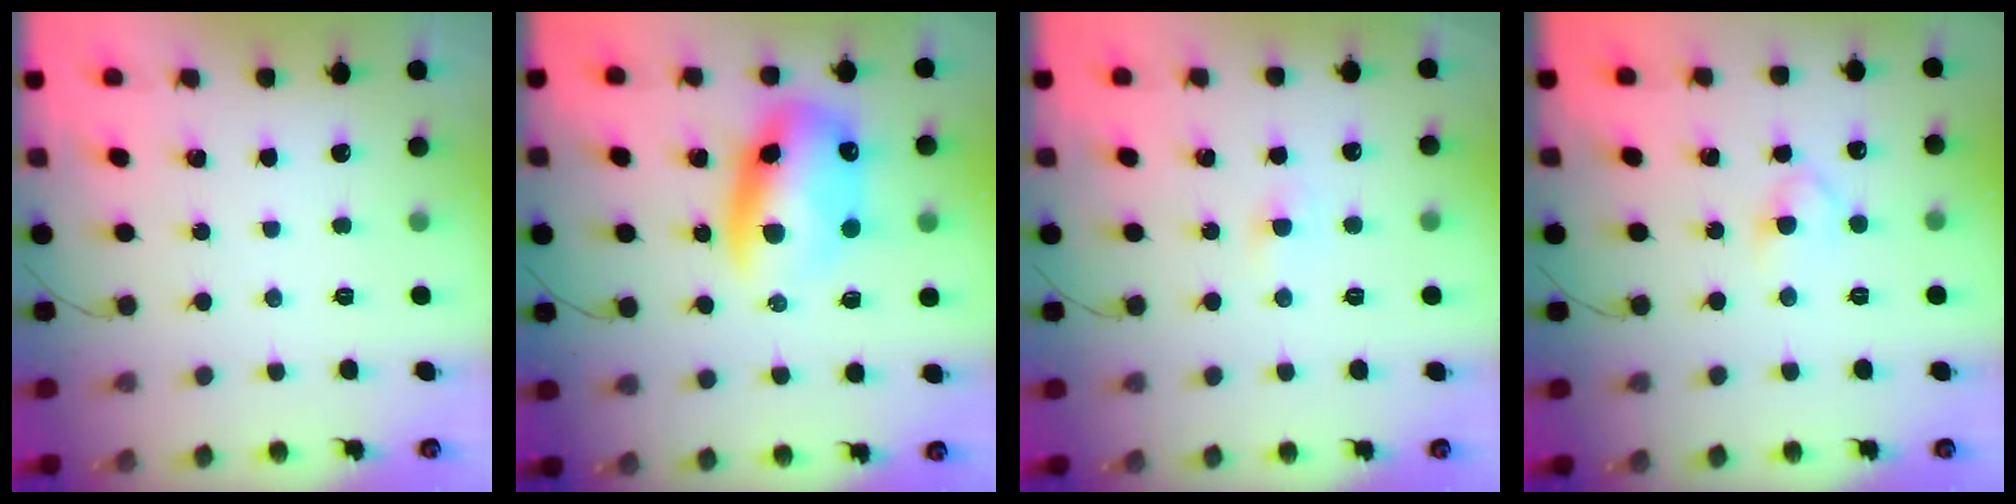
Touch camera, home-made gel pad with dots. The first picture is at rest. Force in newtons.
{"total": 12.9, "press": 12.5, "slide": 3.3}
{"total": 1.9, "press": 1.7, "slide": 0.7}
{"total": 2.9, "press": 2.6, "slide": 1.3}